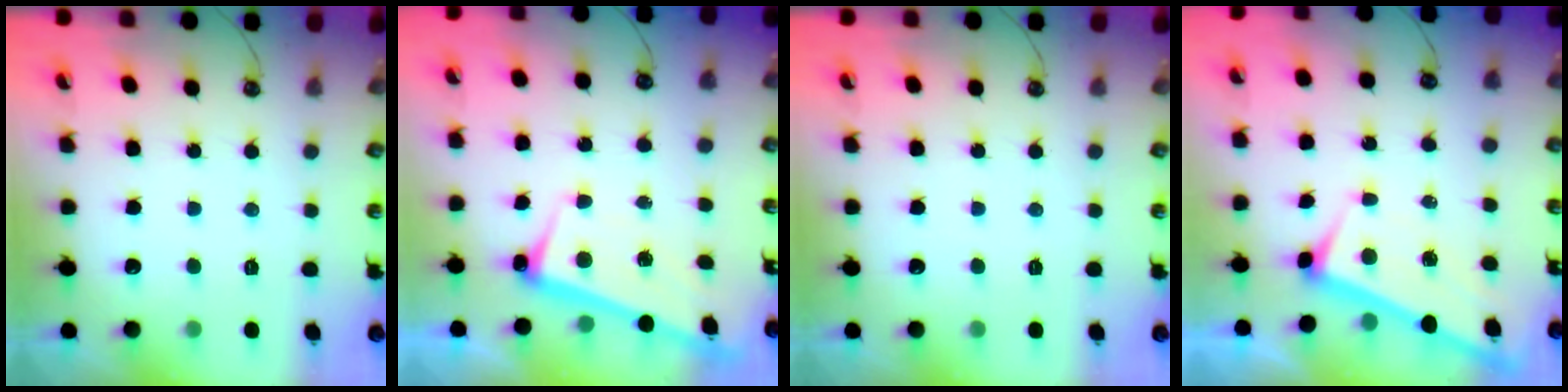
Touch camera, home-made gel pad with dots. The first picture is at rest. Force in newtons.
{"total": 2.5, "press": 2.4, "slide": 0.5}
{"total": 0.0}
{"total": 2.5, "press": 2.5, "slide": 0.2}